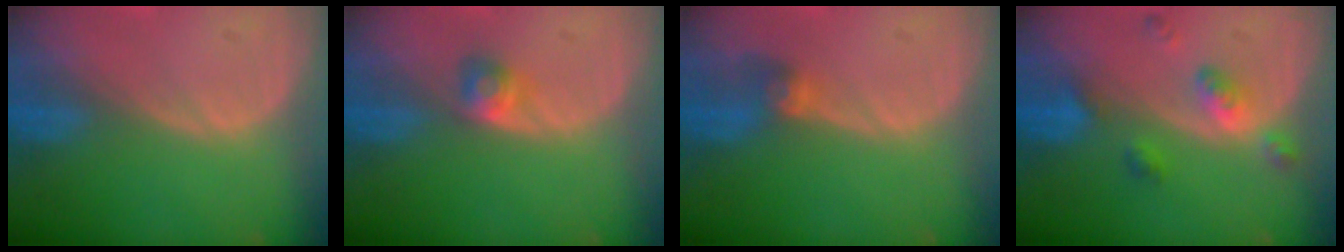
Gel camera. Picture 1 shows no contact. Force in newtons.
{"total": 2.6, "press": 2.4, "slide": 1.0}
{"total": 2.7, "press": 2.7, "slide": 0.3}
{"total": 5.1, "press": 4.6, "slide": 2.2}